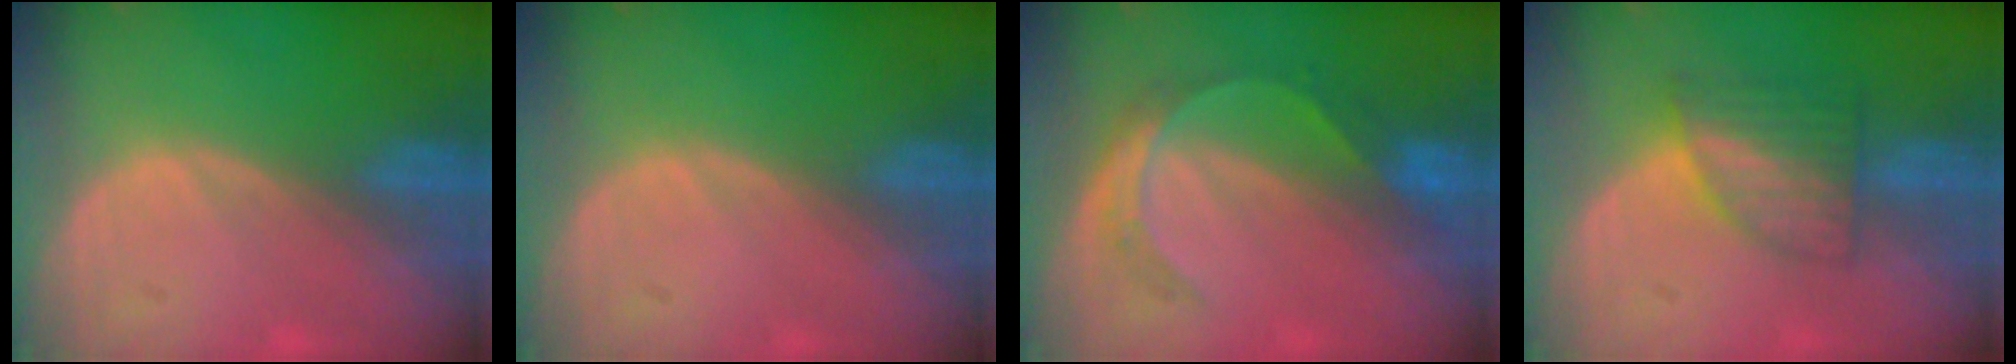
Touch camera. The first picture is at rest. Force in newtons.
{"total": 0.0}
{"total": 5.3, "press": 5.0, "slide": 1.8}
{"total": 6.1, "press": 5.7, "slide": 2.0}